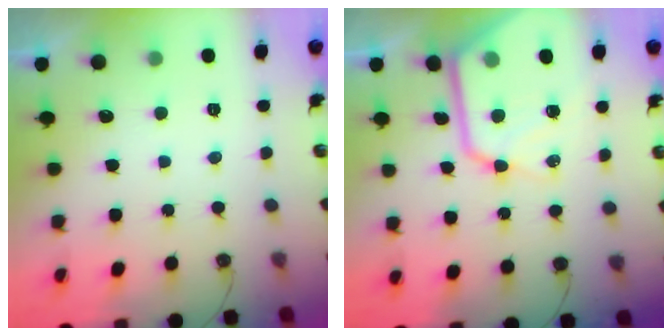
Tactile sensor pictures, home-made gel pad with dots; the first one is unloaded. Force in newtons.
{"total": 16.3, "press": 16.2, "slide": 1.5}